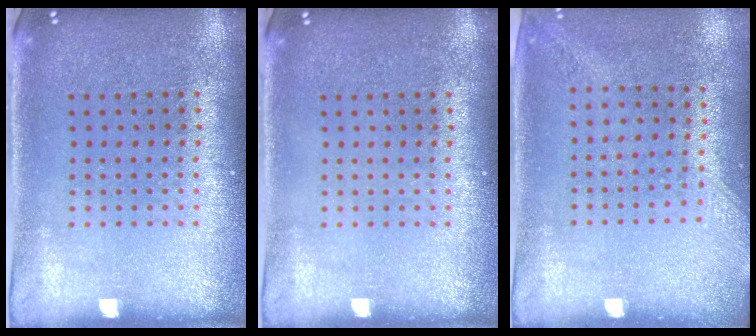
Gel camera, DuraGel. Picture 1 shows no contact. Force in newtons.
{"total": 0.0}
{"total": 1.4, "press": 1.1, "slide": 0.9}